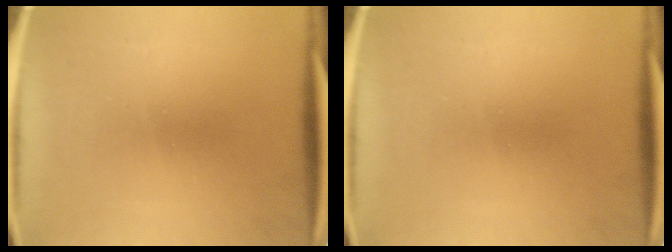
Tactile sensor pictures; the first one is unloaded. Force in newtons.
{"total": 0.0}